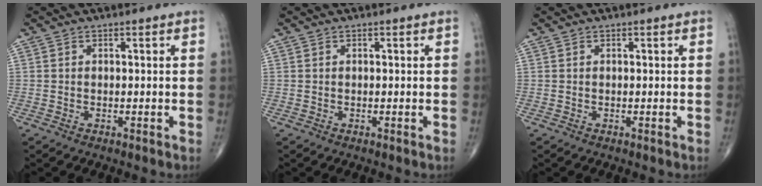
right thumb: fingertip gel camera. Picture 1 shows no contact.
{"total": 0.0}
{"total": 0.0}